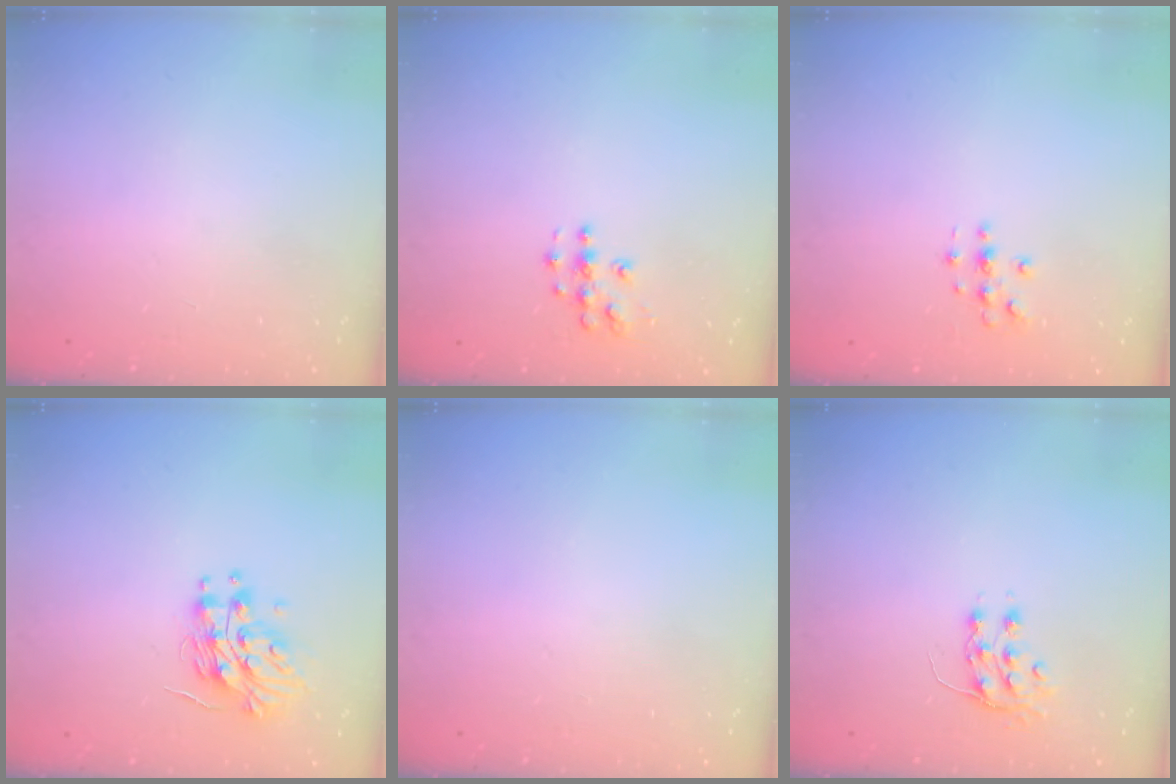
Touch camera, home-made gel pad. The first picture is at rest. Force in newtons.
{"total": 6.1, "press": 6.1, "slide": 0.3}
{"total": 3.0, "press": 3.0, "slide": 0.3}
{"total": 12.2, "press": 12.1, "slide": 1.2}
{"total": 0.0}
{"total": 7.6, "press": 7.5, "slide": 0.9}